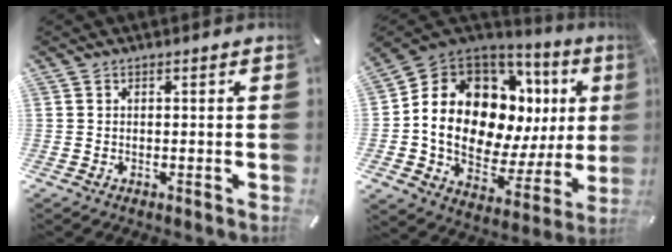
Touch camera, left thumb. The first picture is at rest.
{"total": 18.2, "force": [4.3, 13.2, 11.8], "torque": [-0.200, -0.047, 0.084]}